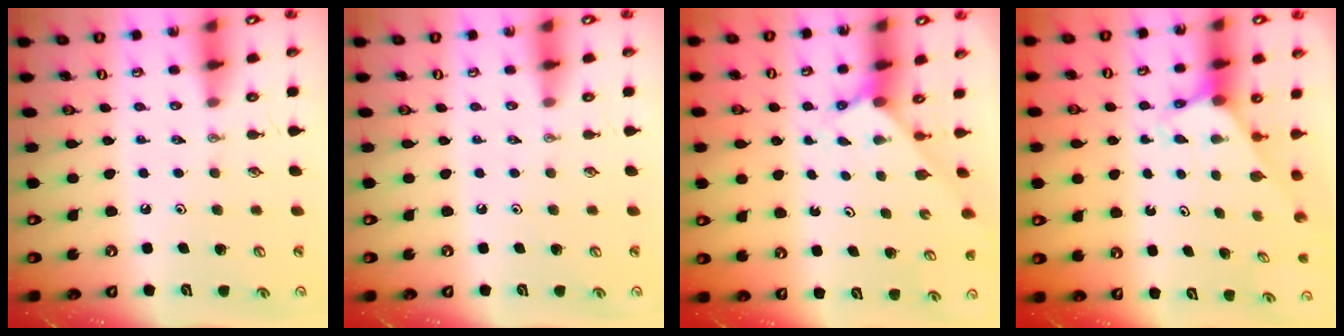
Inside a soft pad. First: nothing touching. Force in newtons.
{"total": 0.0}
{"total": 2.6, "press": 2.6, "slide": 0.2}
{"total": 2.6, "press": 2.6, "slide": 0.1}